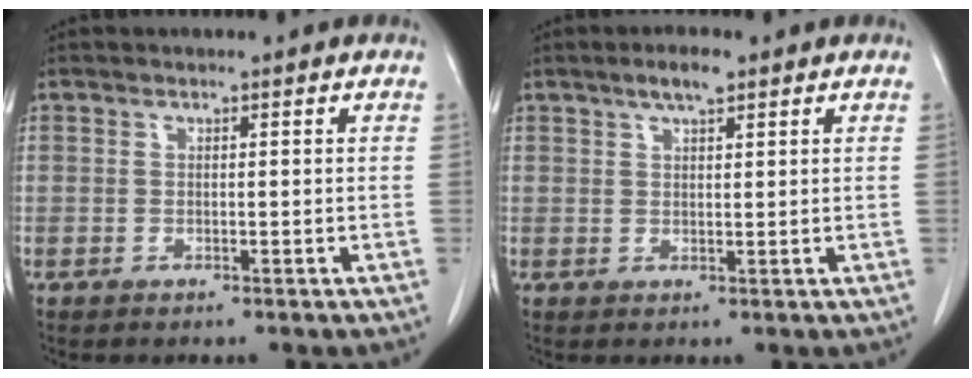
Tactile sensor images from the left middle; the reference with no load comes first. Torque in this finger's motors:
{"motor_torque": [0.33, -0.22, -0.06, 0.00]}